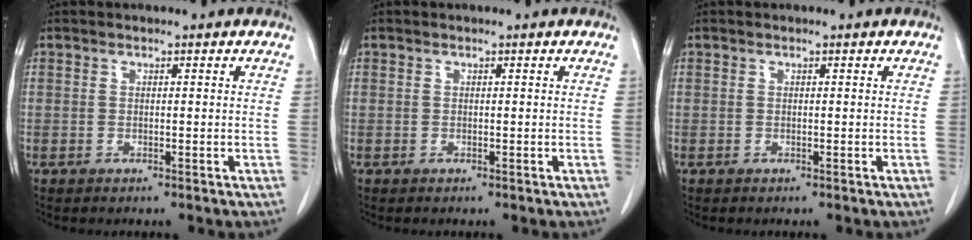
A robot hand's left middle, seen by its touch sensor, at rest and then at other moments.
{"total": 0.0}
{"total": 0.0}